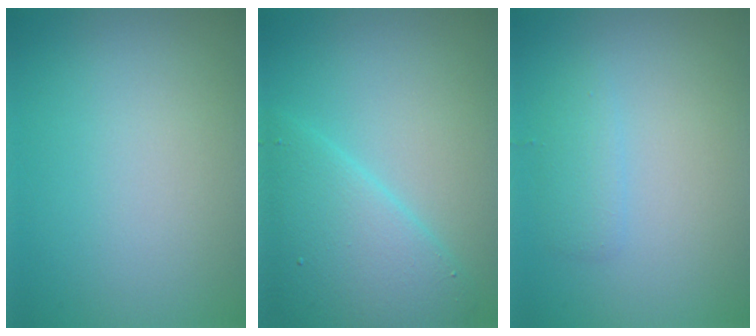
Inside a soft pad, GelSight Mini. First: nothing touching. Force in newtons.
{"total": 5.5, "press": 5.5, "slide": 0.3}
{"total": 1.4, "press": 1.4, "slide": 0.1}